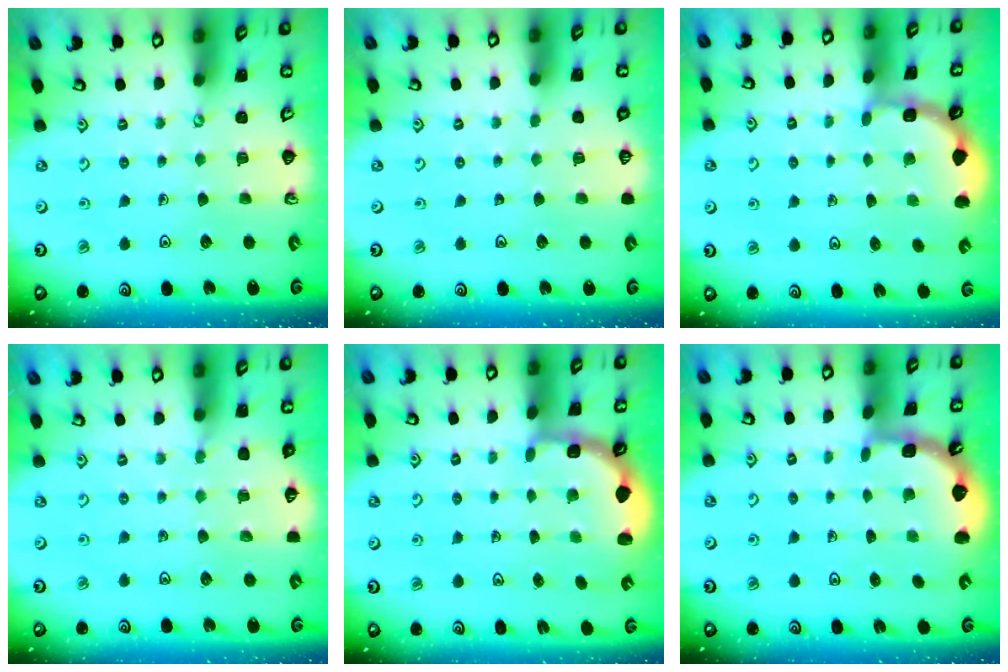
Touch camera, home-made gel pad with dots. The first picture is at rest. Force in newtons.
{"total": 0.0}
{"total": 1.9, "press": 1.9, "slide": 0.3}
{"total": 4.5, "press": 4.5, "slide": 0.6}
{"total": 2.8, "press": 2.3, "slide": 1.7}
{"total": 2.0, "press": 2.0, "slide": 0.2}